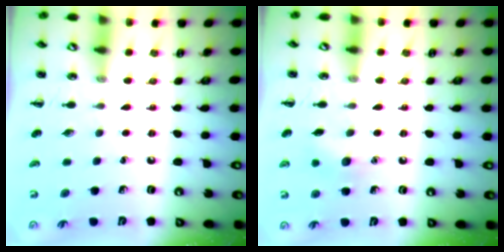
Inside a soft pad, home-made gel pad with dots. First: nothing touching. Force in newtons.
{"total": 6.8, "press": 6.6, "slide": 1.5}